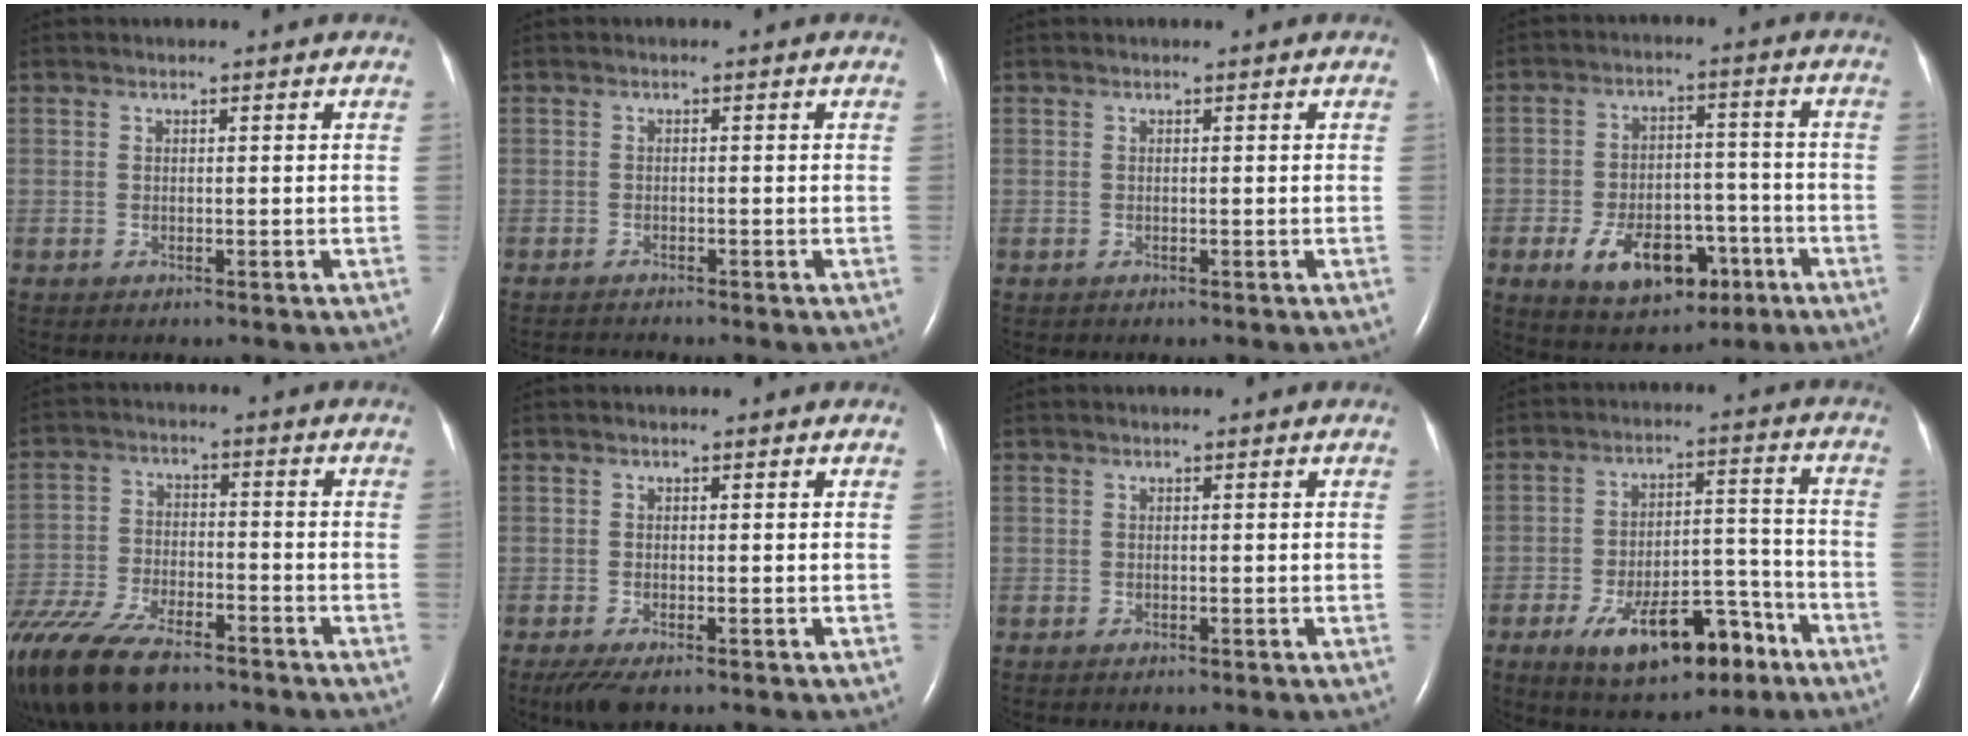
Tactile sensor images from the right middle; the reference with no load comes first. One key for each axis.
{"total": 1.5, "fx": -1.4, "fy": -0.4, "fz": -0.2, "tx": -0.002, "ty": -0.011, "tz": -0.026}
{"total": 0.0}
{"total": 11.6, "fx": -5.3, "fy": 6.6, "fz": 7.8, "tx": -0.131, "ty": 0.010, "tz": -0.075}
{"total": 19.0, "fx": -13.9, "fy": 6.7, "fz": 11.0, "tx": -0.266, "ty": -0.037, "tz": -0.245}
{"total": 3.5, "fx": -2.4, "fy": 0.9, "fz": 2.4, "tx": -0.050, "ty": -0.010, "tz": -0.040}
{"total": 0.0}
{"total": 14.0, "fx": -8.0, "fy": 5.7, "fz": 9.9, "tx": -0.151, "ty": 0.016, "tz": -0.117}